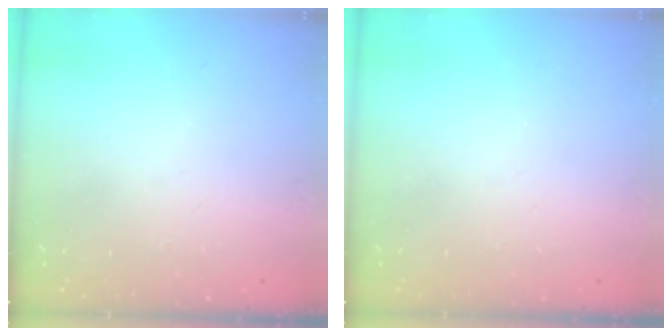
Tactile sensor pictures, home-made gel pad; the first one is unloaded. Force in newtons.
{"total": 0.0}